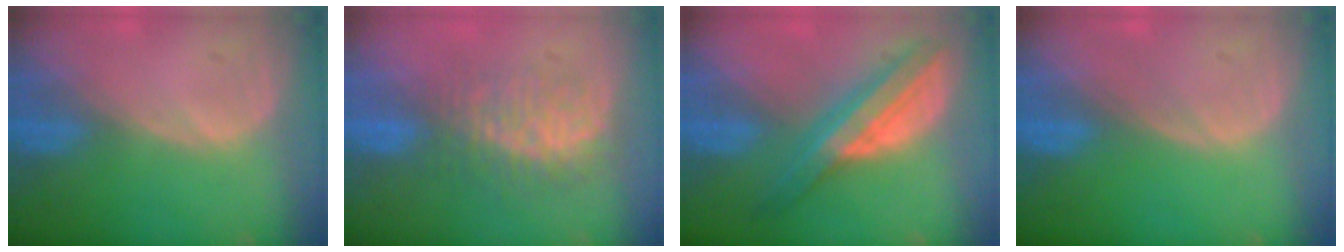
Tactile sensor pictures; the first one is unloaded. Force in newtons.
{"total": 8.0, "press": 7.2, "slide": 3.5}
{"total": 7.6, "press": 7.6, "slide": 0.3}
{"total": 0.0}